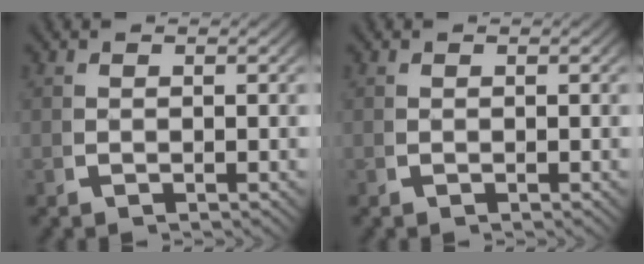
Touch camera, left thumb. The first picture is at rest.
{"total": 0.0}